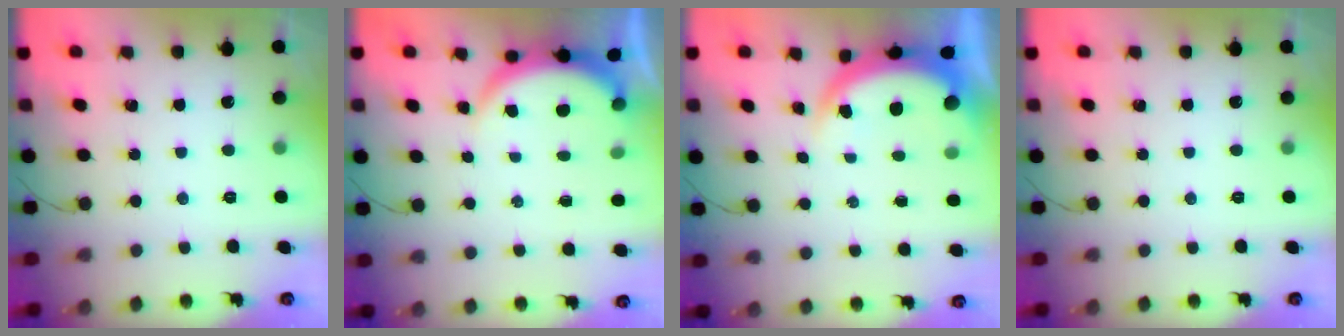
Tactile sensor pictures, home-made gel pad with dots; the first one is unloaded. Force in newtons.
{"total": 4.5, "press": 4.4, "slide": 0.5}
{"total": 5.1, "press": 5.1, "slide": 0.3}
{"total": 0.0}